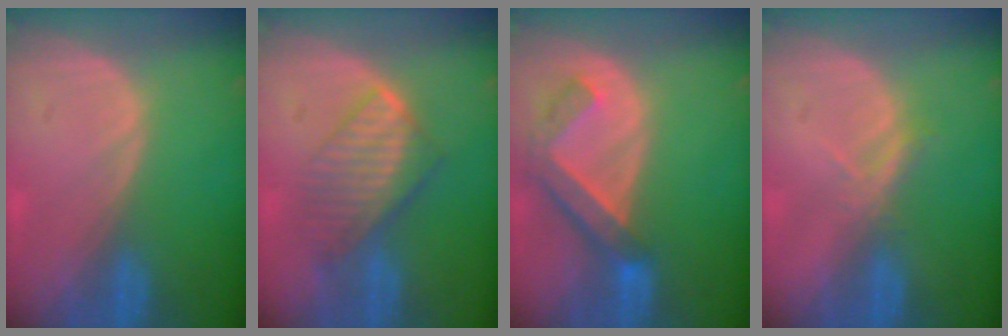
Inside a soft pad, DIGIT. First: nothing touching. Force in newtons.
{"total": 6.8, "press": 6.3, "slide": 2.4}
{"total": 6.3, "press": 5.9, "slide": 2.2}
{"total": 2.1, "press": 1.9, "slide": 0.9}